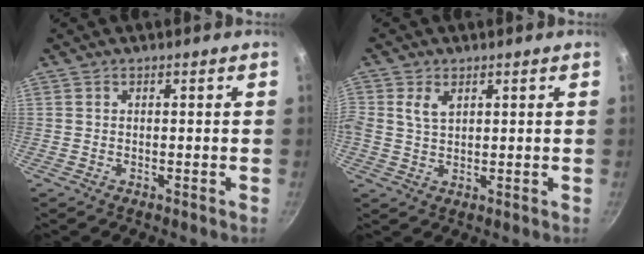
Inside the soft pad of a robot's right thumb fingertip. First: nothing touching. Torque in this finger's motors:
{"motor_torque": [-0.15, 0.35, 0.20, 0.34, 0.09]}